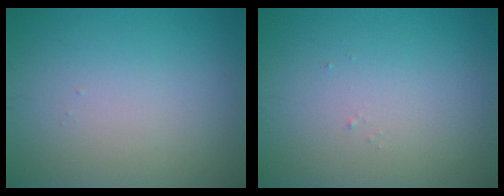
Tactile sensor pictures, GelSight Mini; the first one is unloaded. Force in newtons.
{"total": 0.0}